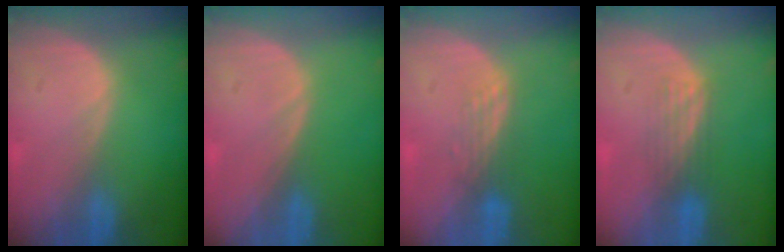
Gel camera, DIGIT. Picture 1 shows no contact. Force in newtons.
{"total": 0.0}
{"total": 3.0, "press": 2.5, "slide": 1.7}
{"total": 2.9, "press": 2.9, "slide": 0.2}